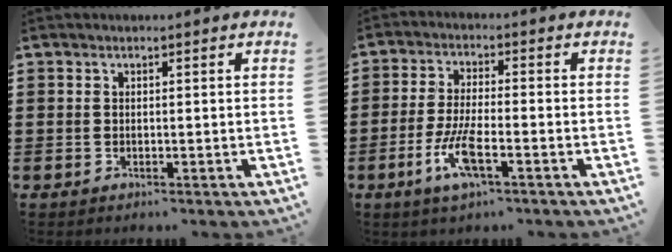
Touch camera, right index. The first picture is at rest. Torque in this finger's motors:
{"motor_torque": [2.14, 0.00, 0.70, 0.15]}